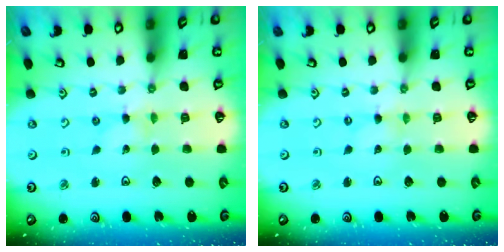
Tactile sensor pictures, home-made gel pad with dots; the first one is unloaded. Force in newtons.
{"total": 0.0}